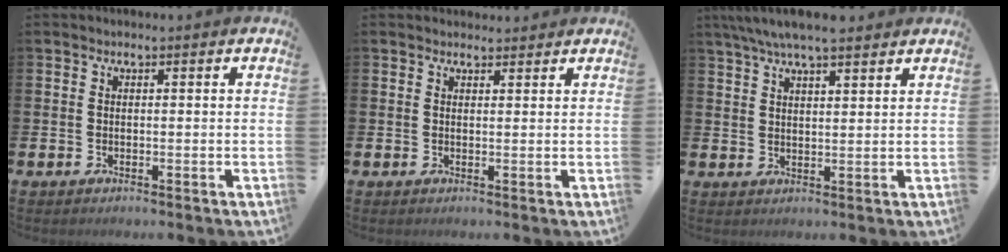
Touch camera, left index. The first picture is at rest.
{"total": 1.4, "force": [1.3, 0.5, 0.0], "torque": [0.010, -0.003, 0.022]}
{"total": 6.2, "force": [5.5, 1.0, 2.7], "torque": [-0.062, -0.010, 0.100]}